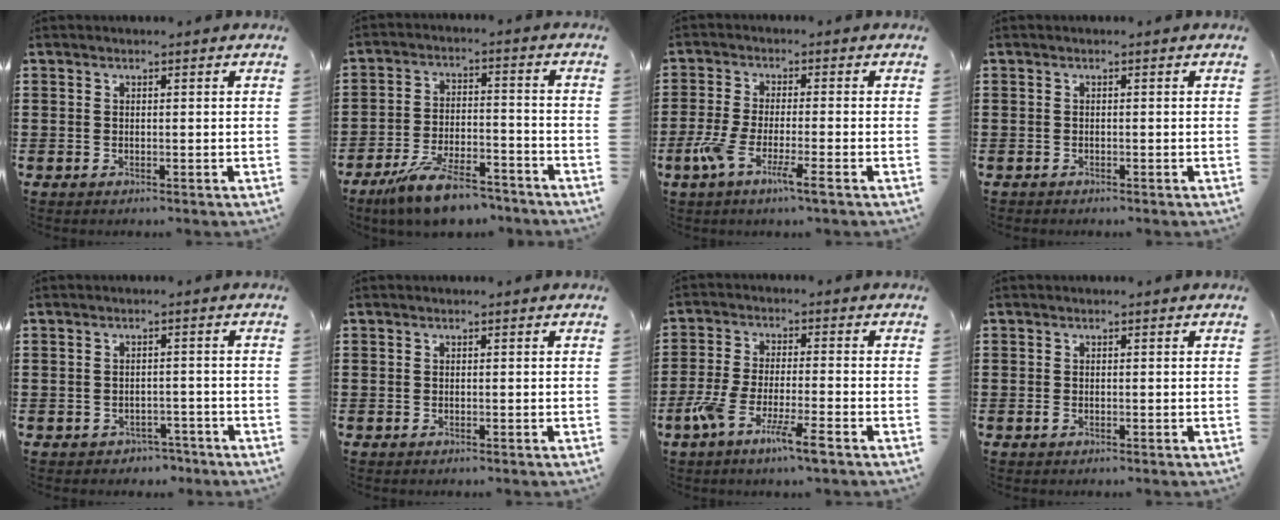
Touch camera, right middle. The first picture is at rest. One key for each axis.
{"total": 9.6, "fx": -8.0, "fy": 1.9, "fz": 4.9, "tx": -0.091, "ty": 0.017, "tz": -0.150}
{"total": 6.3, "fx": -3.6, "fy": 0.7, "fz": 5.1, "tx": -0.118, "ty": -0.015, "tz": -0.070}
{"total": 0.5, "fx": -0.5, "fy": 0.1, "fz": -0.1, "tx": -0.001, "ty": 0.000, "tz": -0.011}
{"total": 1.9, "fx": -1.8, "fy": 0.6, "fz": -0.2, "tx": -0.007, "ty": 0.001, "tz": -0.040}
{"total": 0.0}
{"total": 7.2, "fx": -4.8, "fy": 0.7, "fz": 5.4, "tx": -0.112, "ty": -0.011, "tz": -0.089}
{"total": 0.6, "fx": -0.3, "fy": 0.3, "fz": 0.4, "tx": -0.017, "ty": -0.005, "tz": -0.008}